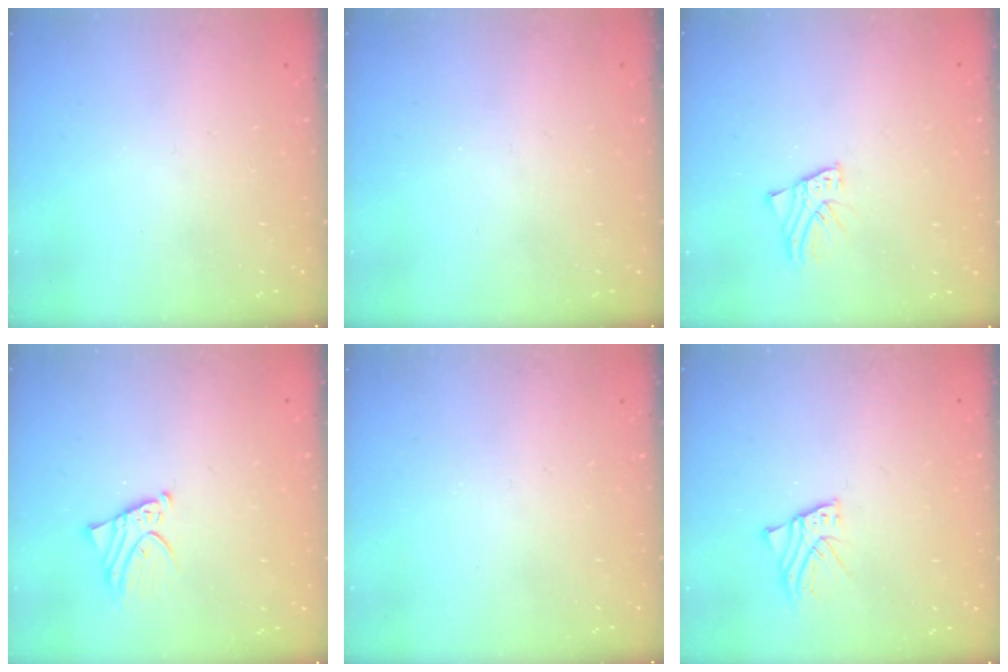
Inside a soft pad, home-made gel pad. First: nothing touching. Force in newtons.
{"total": 0.0}
{"total": 2.2, "press": 2.2, "slide": 0.1}
{"total": 2.9, "press": 2.9, "slide": 0.3}
{"total": 0.0}
{"total": 2.9, "press": 2.9, "slide": 0.1}